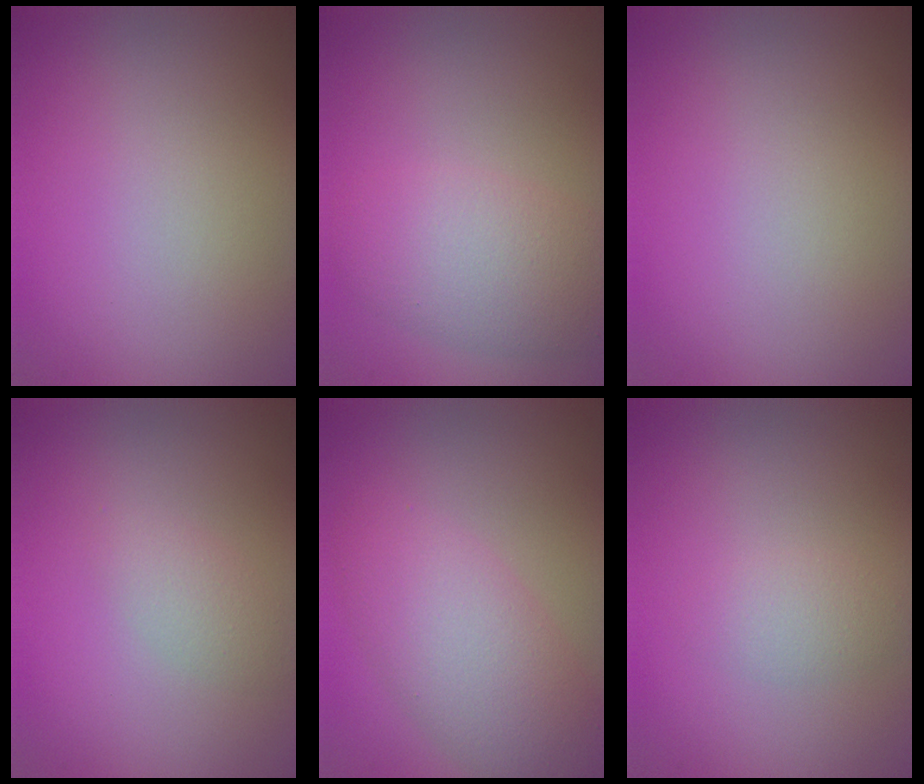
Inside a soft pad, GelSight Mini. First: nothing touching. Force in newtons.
{"total": 5.1, "press": 5.1, "slide": 0.1}
{"total": 0.0}
{"total": 1.4, "press": 1.4, "slide": 0.1}
{"total": 5.9, "press": 5.9, "slide": 0.2}
{"total": 1.7, "press": 1.7, "slide": 0.0}